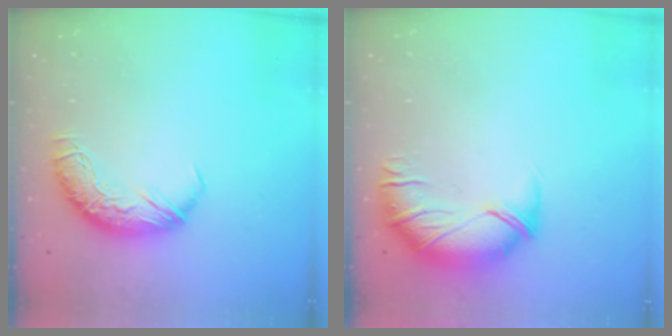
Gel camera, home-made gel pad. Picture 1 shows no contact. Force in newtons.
{"total": 3.9, "press": 3.3, "slide": 2.0}